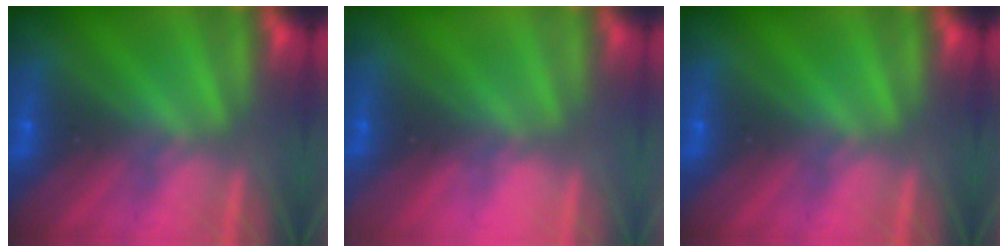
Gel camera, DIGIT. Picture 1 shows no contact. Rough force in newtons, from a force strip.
{"total": 2.3}
{"total": 0.0}